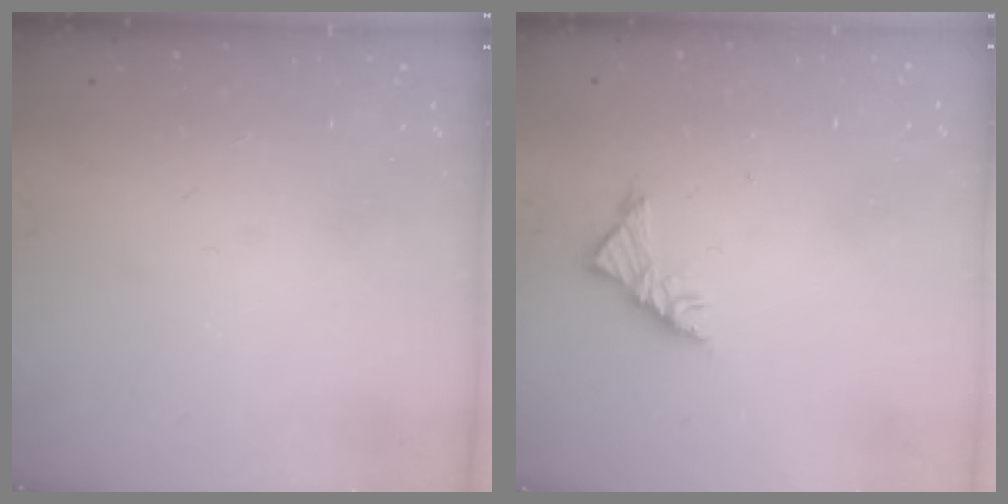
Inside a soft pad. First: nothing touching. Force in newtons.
{"total": 3.4, "press": 3.3, "slide": 0.8}